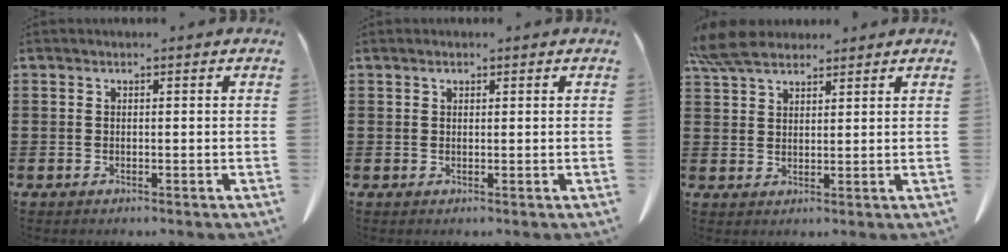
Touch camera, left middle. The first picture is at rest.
{"total": 0.7, "force": [0.5, 0.3, 0.5], "torque": [-0.012, 0.001, 0.010]}
{"total": 6.1, "force": [5.1, 2.0, 2.6], "torque": [-0.066, -0.004, 0.099]}